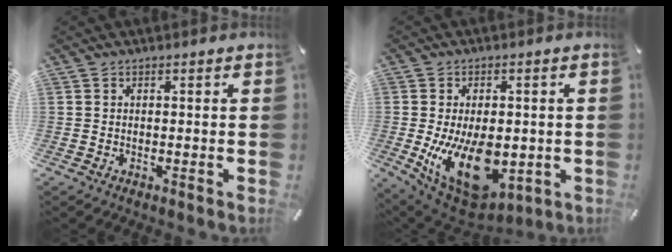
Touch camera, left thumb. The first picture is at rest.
{"total": 17.3, "force": [-2.7, 10.2, 13.7], "torque": [-0.239, -0.018, -0.036]}